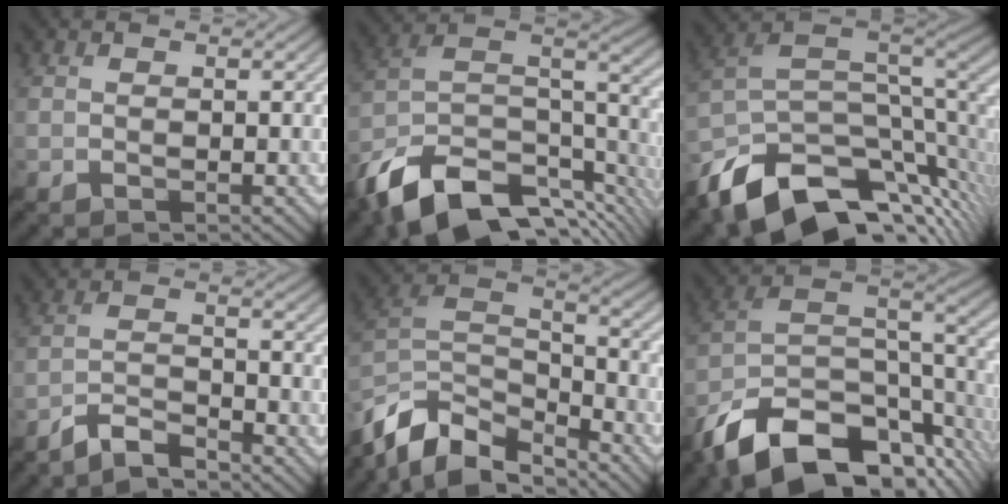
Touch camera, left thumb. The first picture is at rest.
{"total": 15.0, "force": [-9.1, 7.2, 9.4], "torque": [-0.222, -0.011, -0.151]}
{"total": 14.1, "force": [-7.1, 7.4, 9.7], "torque": [-0.211, -0.026, -0.114]}
{"total": 4.5, "force": [-4.0, 0.7, 1.9], "torque": [-0.041, 0.005, -0.085]}
{"total": 13.1, "force": [-9.4, 6.2, 6.8], "torque": [-0.177, 0.000, -0.162]}
{"total": 16.0, "force": [-9.7, 7.6, 10.3], "torque": [-0.223, -0.016, -0.157]}